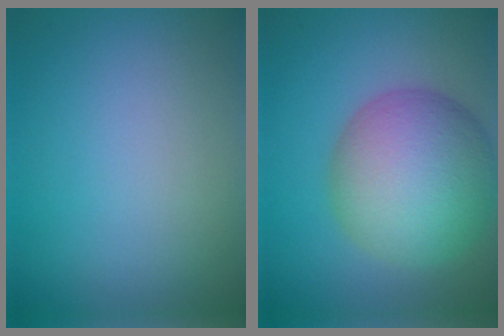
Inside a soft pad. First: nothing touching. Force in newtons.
{"total": 10.3, "press": 10.2, "slide": 0.5}